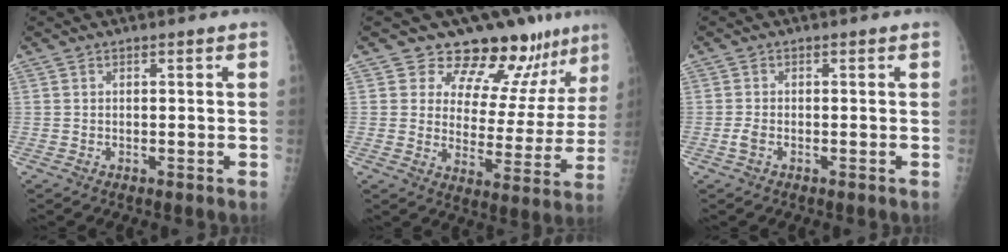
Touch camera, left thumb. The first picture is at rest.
{"total": 14.4, "force": [11.7, 6.3, 5.4], "torque": [-0.021, -0.080, 0.153]}
{"total": 1.6, "force": [-0.7, 0.9, 1.2], "torque": [-0.027, 0.000, -0.015]}